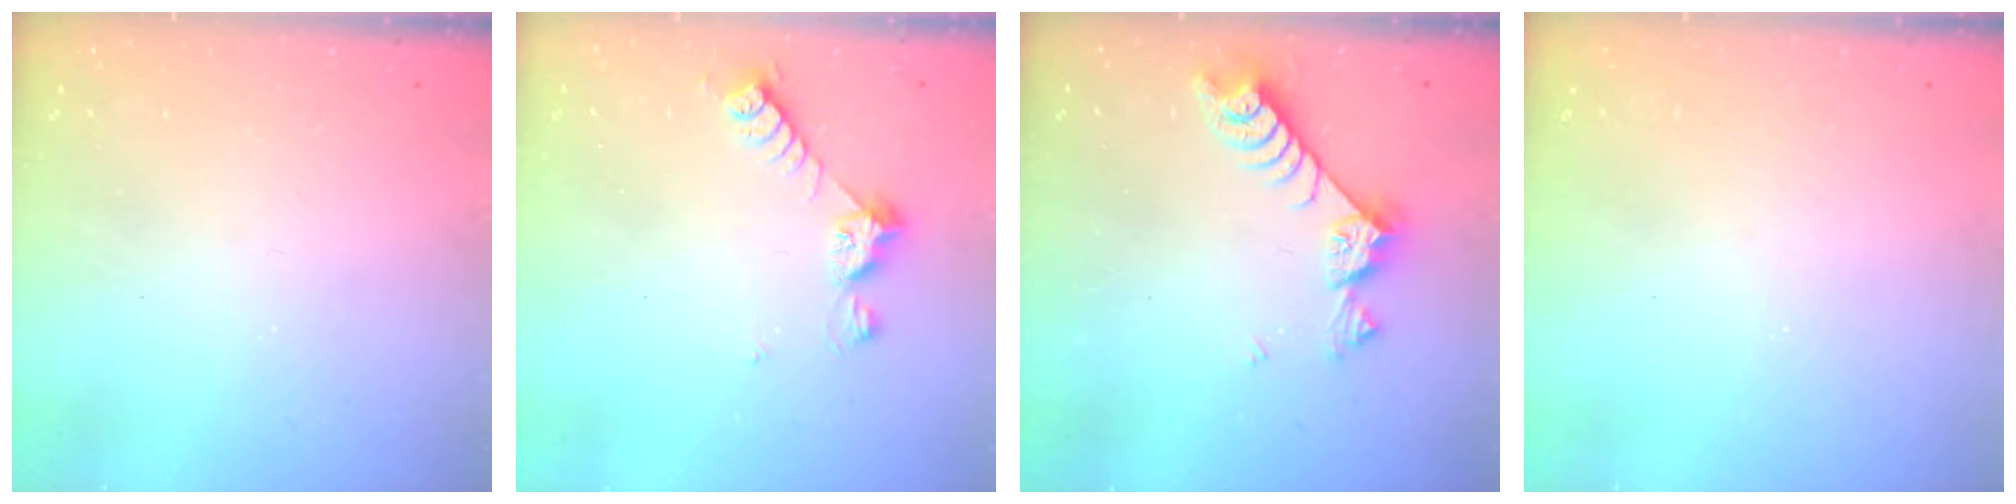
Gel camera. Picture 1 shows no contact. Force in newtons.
{"total": 6.5, "press": 6.5, "slide": 0.7}
{"total": 8.5, "press": 8.4, "slide": 1.4}
{"total": 0.0}